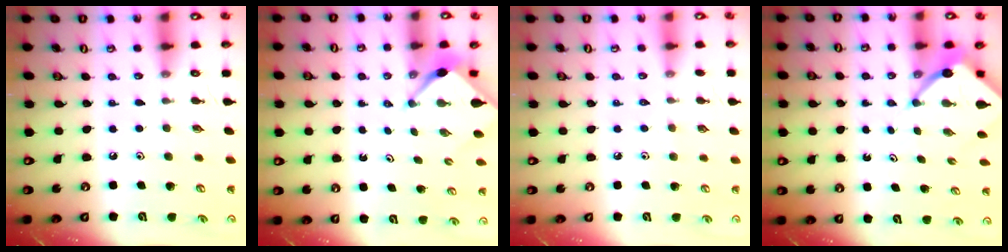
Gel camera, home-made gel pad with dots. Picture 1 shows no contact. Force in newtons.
{"total": 2.5, "press": 2.5, "slide": 0.3}
{"total": 2.6, "press": 2.6, "slide": 0.5}
{"total": 5.1, "press": 5.1, "slide": 0.4}